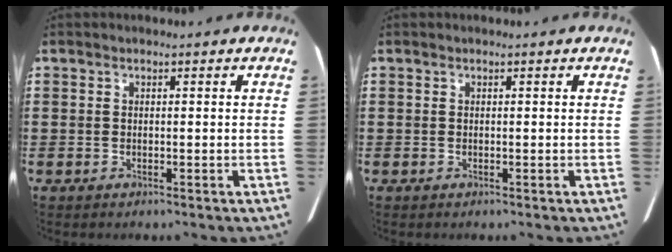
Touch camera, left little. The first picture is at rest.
{"total": 0.0}